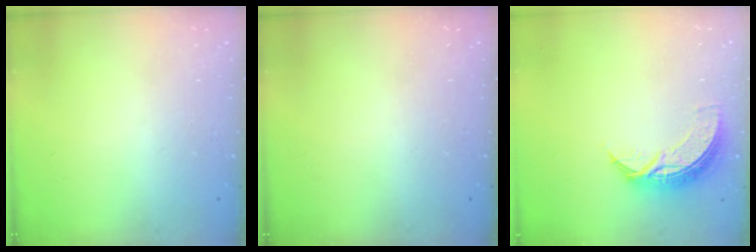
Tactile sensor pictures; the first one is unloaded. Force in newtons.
{"total": 0.0}
{"total": 8.3, "press": 8.2, "slide": 0.3}